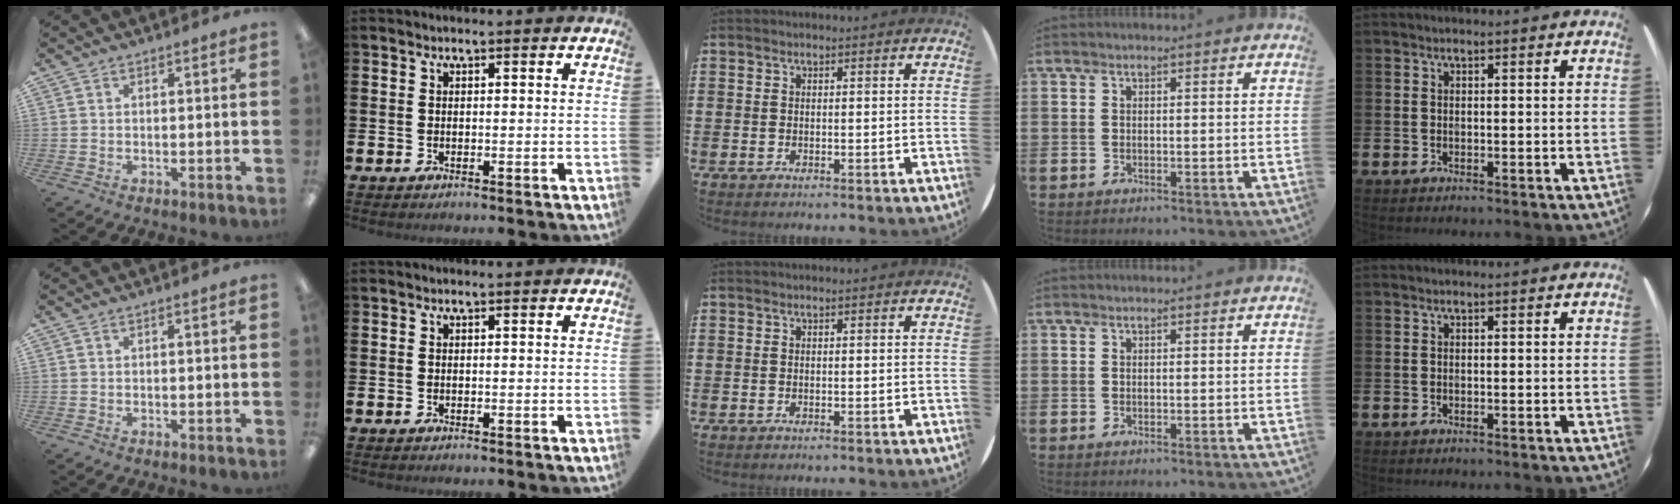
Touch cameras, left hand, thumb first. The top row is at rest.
{}